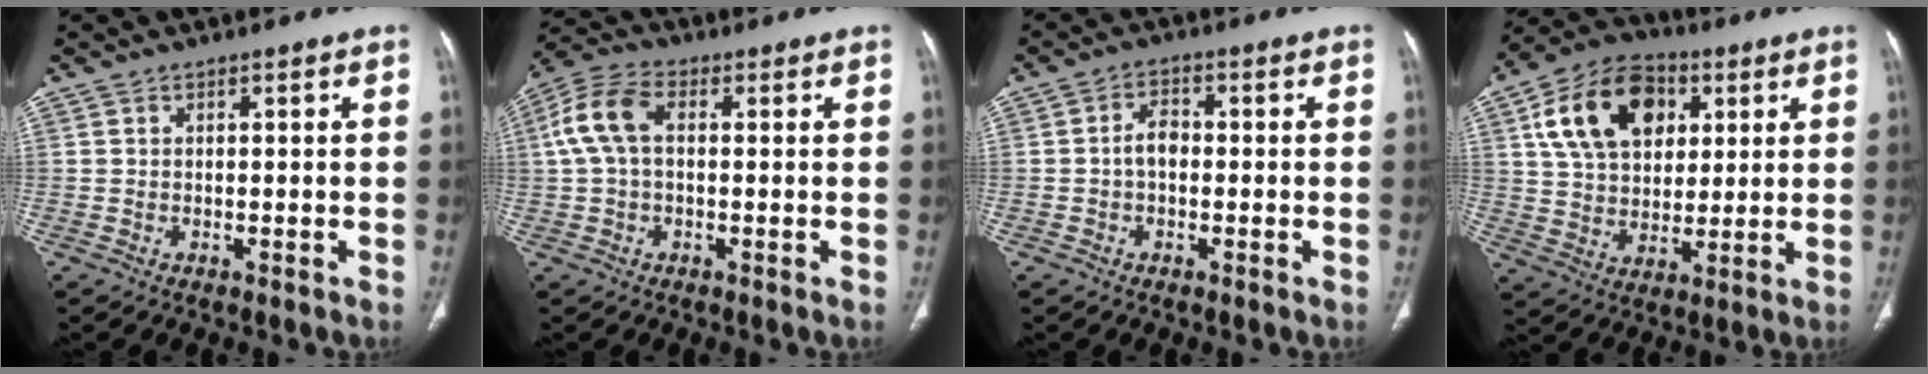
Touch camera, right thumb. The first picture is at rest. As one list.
[{"total": 9.1, "force": [1.3, 5.0, 7.4], "torque": [-0.171, 0.027, 0.021]}, {"total": 3.5, "force": [-0.4, 2.3, 2.7], "torque": [-0.040, 0.012, -0.013]}, {"total": 17.6, "force": [6.0, 12.2, 11.1], "torque": [-0.173, -0.002, 0.104]}]